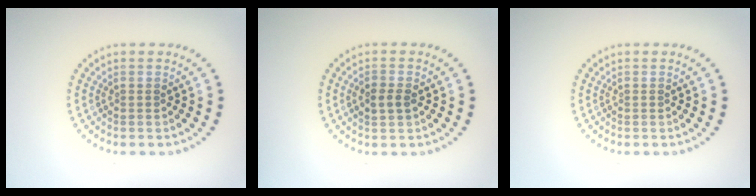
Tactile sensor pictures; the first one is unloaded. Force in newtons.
{"total": 1.6, "press": 1.6, "slide": 0.1}
{"total": 0.0}